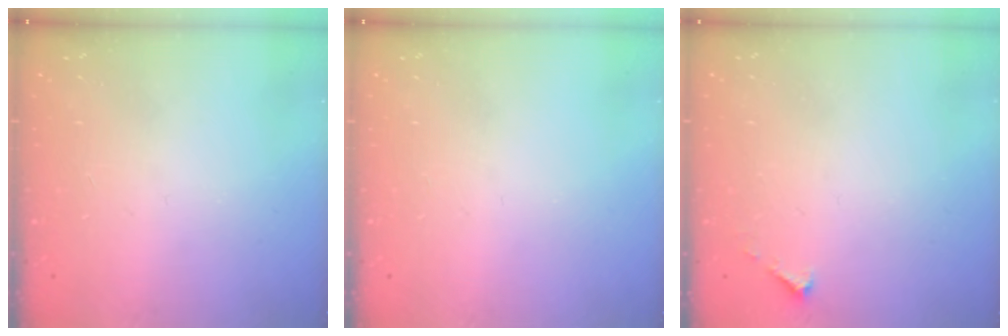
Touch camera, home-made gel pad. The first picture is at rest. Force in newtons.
{"total": 0.0}
{"total": 2.1, "press": 2.1, "slide": 0.2}